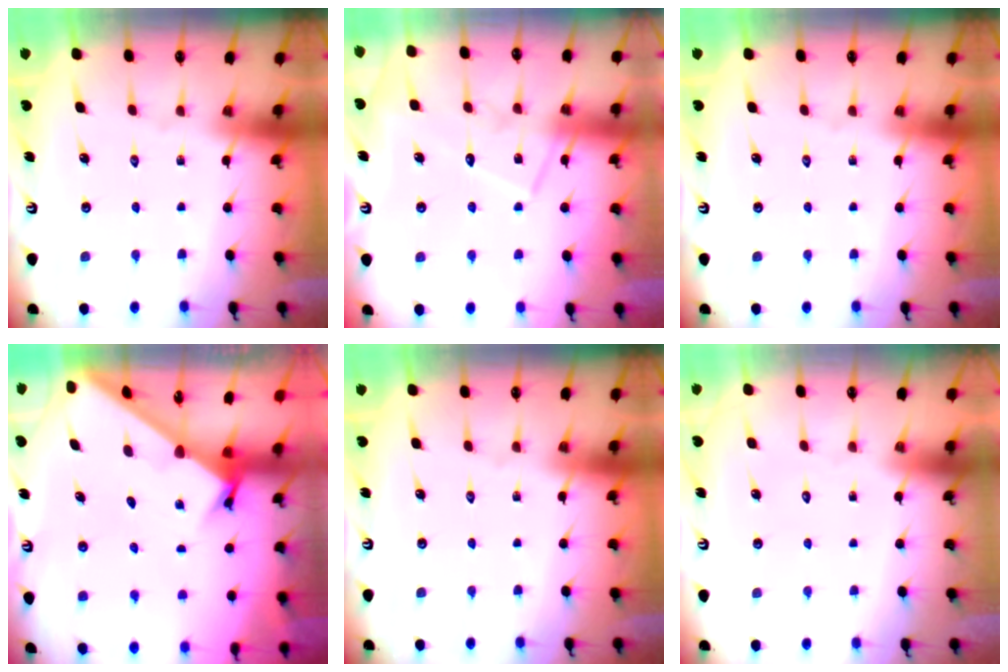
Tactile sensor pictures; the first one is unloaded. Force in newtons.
{"total": 10.8, "press": 10.8, "slide": 0.7}
{"total": 0.0}
{"total": 1.9, "press": 1.9, "slide": 0.2}
{"total": 0.0}
{"total": 1.6, "press": 1.6, "slide": 0.0}